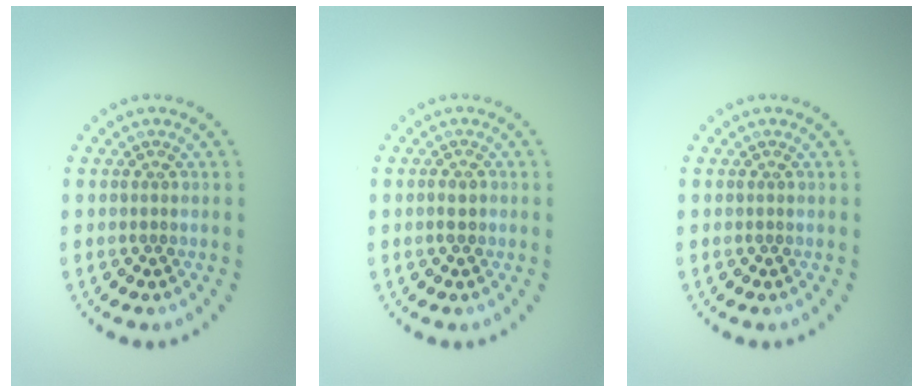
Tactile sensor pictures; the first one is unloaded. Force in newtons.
{"total": 1.1, "press": 1.0, "slide": 0.5}
{"total": 0.0}